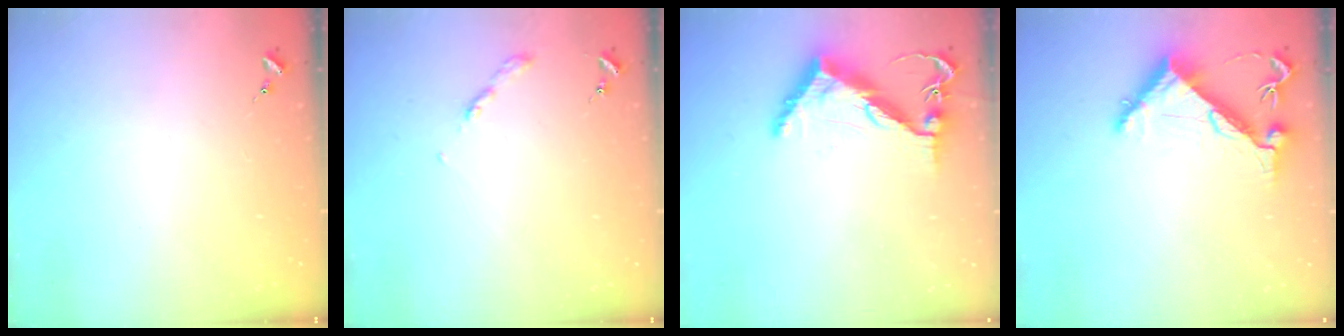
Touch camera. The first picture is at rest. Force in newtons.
{"total": 2.7, "press": 2.6, "slide": 0.3}
{"total": 9.7, "press": 9.6, "slide": 1.4}
{"total": 6.7, "press": 6.6, "slide": 0.7}